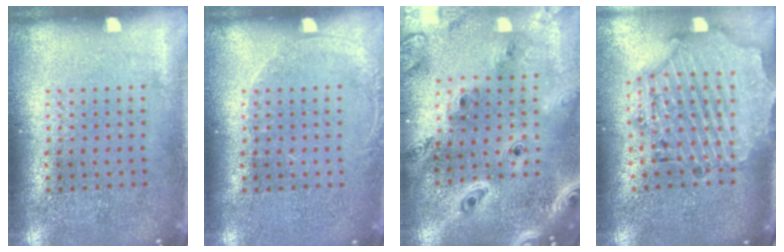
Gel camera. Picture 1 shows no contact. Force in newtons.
{"total": 0.9, "press": 0.8, "slide": 0.2}
{"total": 2.6, "press": 2.3, "slide": 1.2}
{"total": 2.1, "press": 2.0, "slide": 0.4}